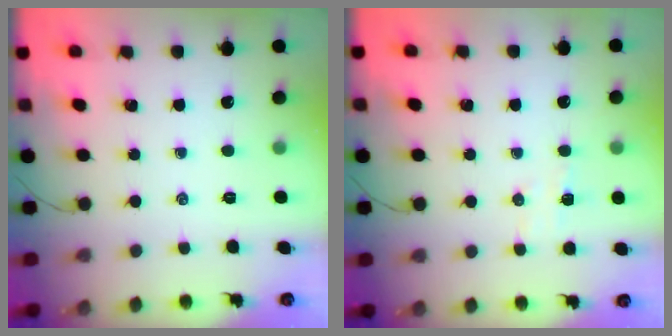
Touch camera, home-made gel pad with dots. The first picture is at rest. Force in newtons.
{"total": 4.5, "press": 4.4, "slide": 1.1}